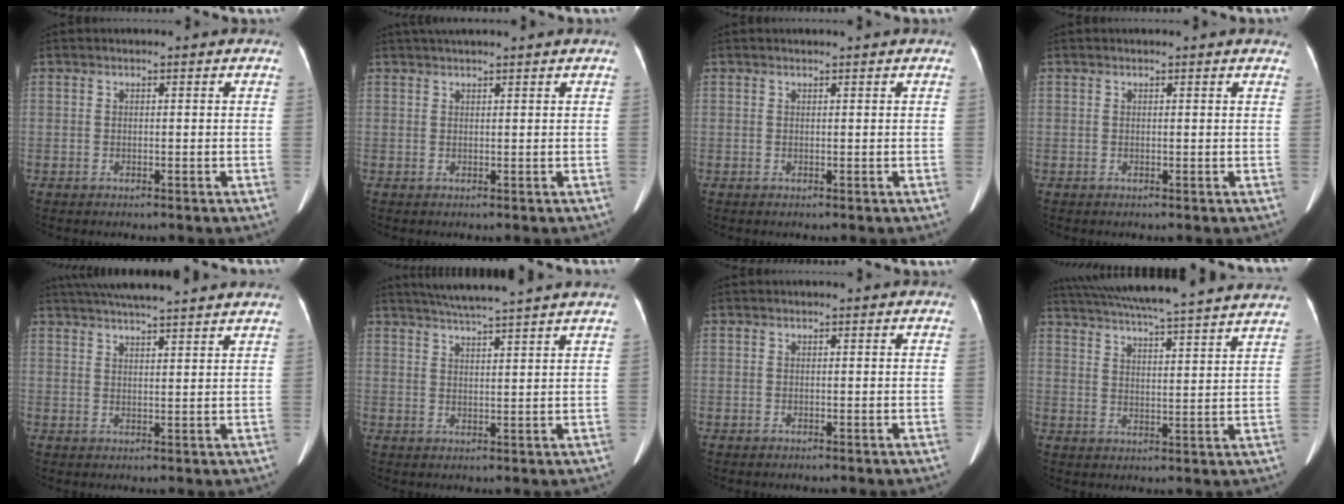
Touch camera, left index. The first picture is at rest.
{"total": 4.9, "force": [4.2, -0.2, 2.4], "torque": [-0.034, 0.036, 0.063]}
{"total": 0.6, "force": [0.6, -0.1, 0.2], "torque": [-0.005, 0.004, 0.014]}
{"total": 2.9, "force": [2.8, 0.3, 0.9], "torque": [-0.011, 0.007, 0.017]}
{"total": 15.3, "force": [13.5, 0.7, 7.1], "torque": [-0.122, 0.041, 0.184]}
{"total": 10.2, "force": [8.9, -1.3, 4.8], "torque": [-0.079, 0.019, 0.121]}
{"total": 0.0}
{"total": 26.6, "force": [23.9, 0.8, 11.5], "torque": [-0.197, 0.001, 0.317]}